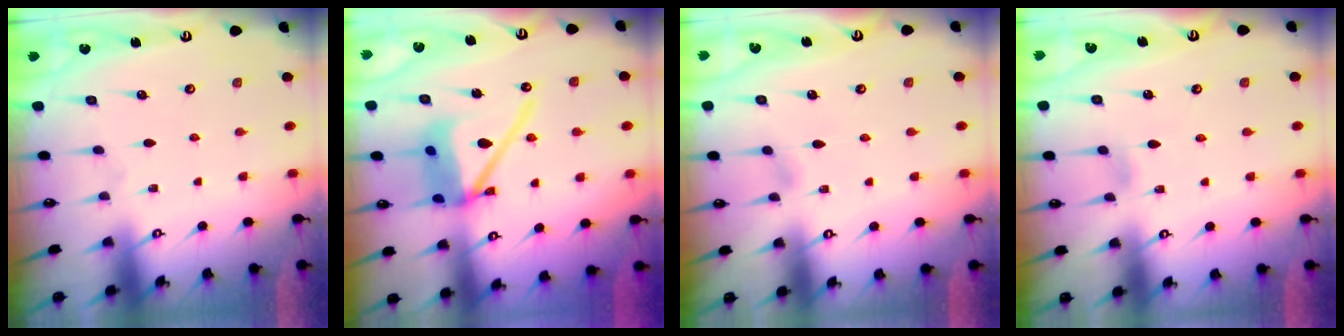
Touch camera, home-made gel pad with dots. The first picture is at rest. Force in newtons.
{"total": 15.3, "press": 15.2, "slide": 1.9}
{"total": 4.0, "press": 4.0, "slide": 0.5}
{"total": 4.8, "press": 4.7, "slide": 0.4}